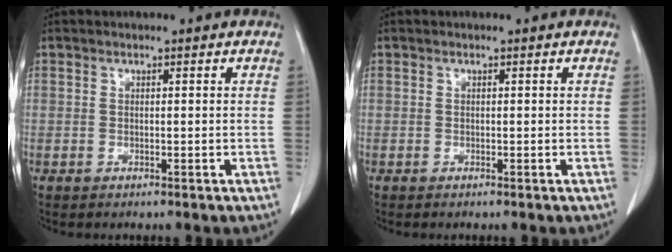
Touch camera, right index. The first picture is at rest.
{"total": 0.0}